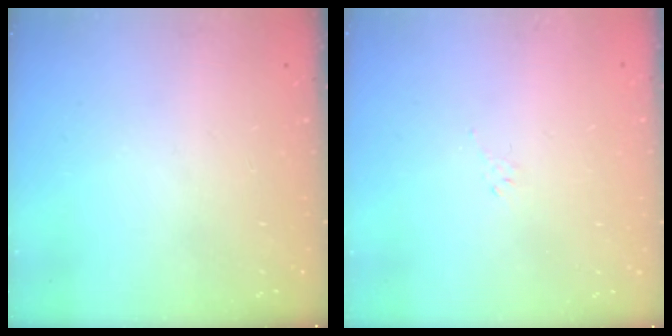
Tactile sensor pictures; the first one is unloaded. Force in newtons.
{"total": 4.3, "press": 4.2, "slide": 0.9}